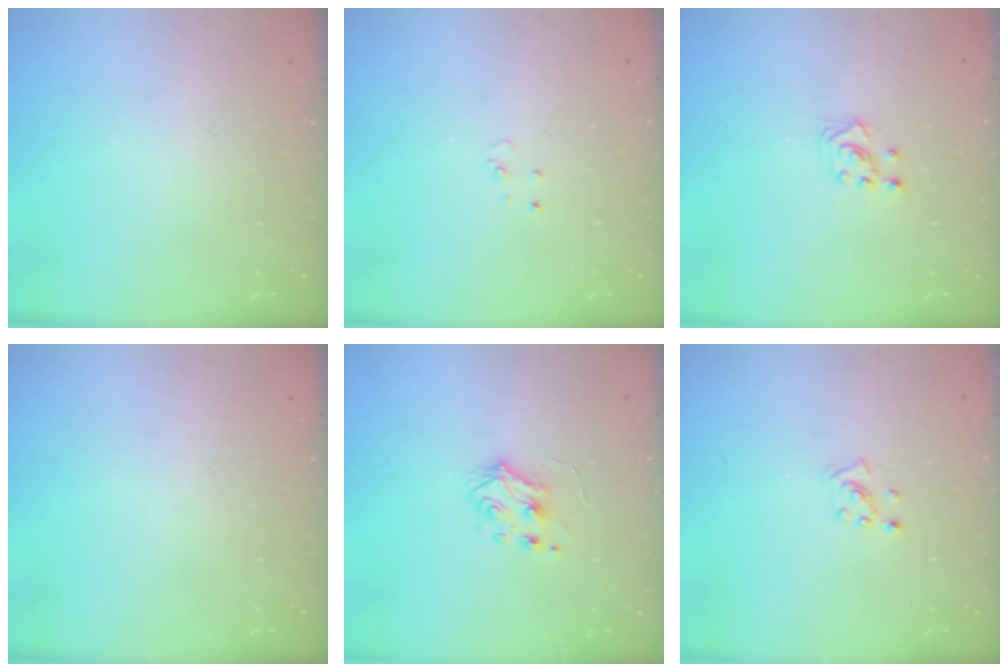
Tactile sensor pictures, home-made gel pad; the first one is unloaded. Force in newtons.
{"total": 2.7, "press": 2.7, "slide": 0.2}
{"total": 2.5, "press": 2.3, "slide": 1.0}
{"total": 0.0}
{"total": 5.3, "press": 5.2, "slide": 1.0}
{"total": 2.8, "press": 2.8, "slide": 0.2}